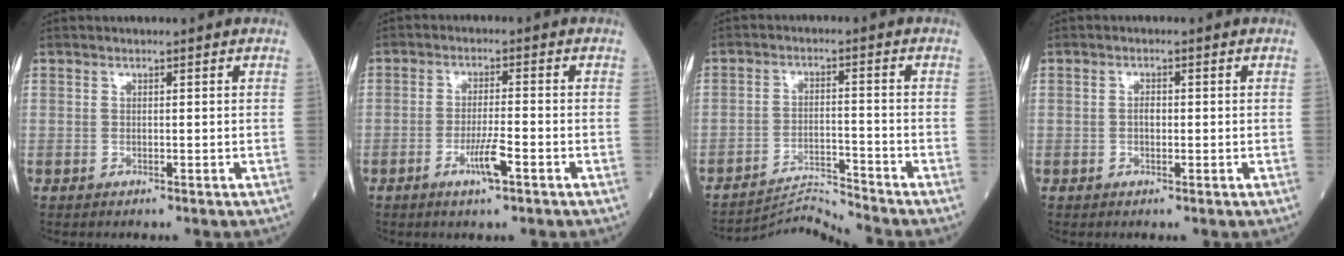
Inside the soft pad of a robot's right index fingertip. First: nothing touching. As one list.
[{"total": 4.5, "force": [-2.2, 0.3, 3.9], "torque": [-0.075, -0.004, -0.043]}, {"total": 6.4, "force": [-5.5, -2.8, -1.6], "torque": [0.018, -0.008, -0.098]}, {"total": 1.3, "force": [-0.2, 0.7, 1.1], "torque": [-0.020, 0.002, -0.004]}]